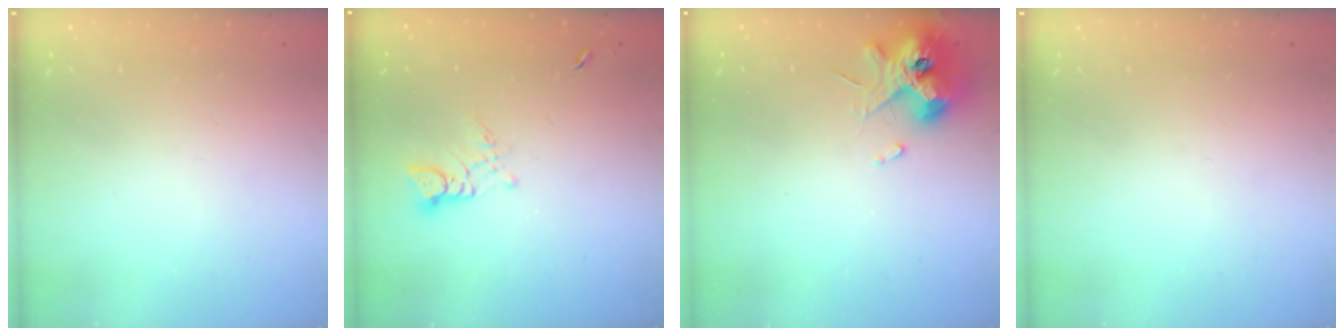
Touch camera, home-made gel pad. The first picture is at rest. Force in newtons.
{"total": 3.1, "press": 3.0, "slide": 0.3}
{"total": 11.2, "press": 11.1, "slide": 1.5}
{"total": 0.0}